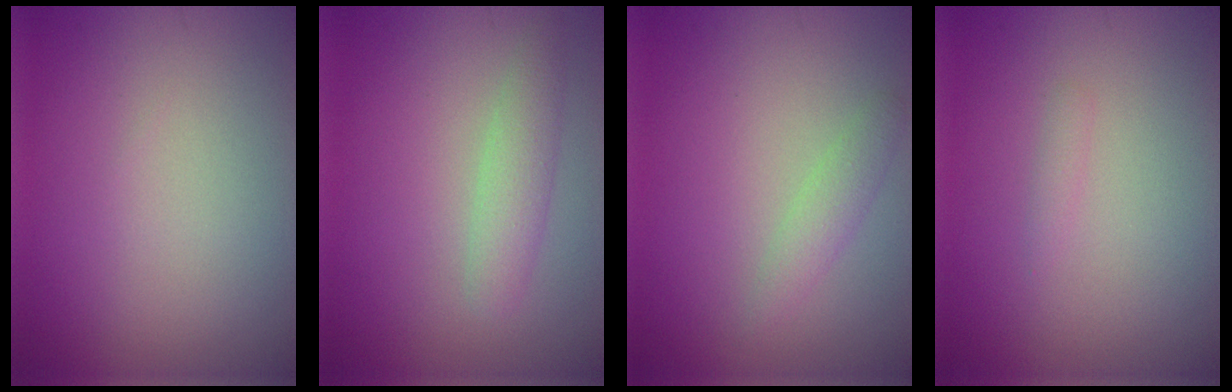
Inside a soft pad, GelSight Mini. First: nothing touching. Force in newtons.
{"total": 2.4, "press": 2.4, "slide": 0.2}
{"total": 1.6, "press": 1.6, "slide": 0.1}
{"total": 0.6, "press": 0.6, "slide": 0.1}